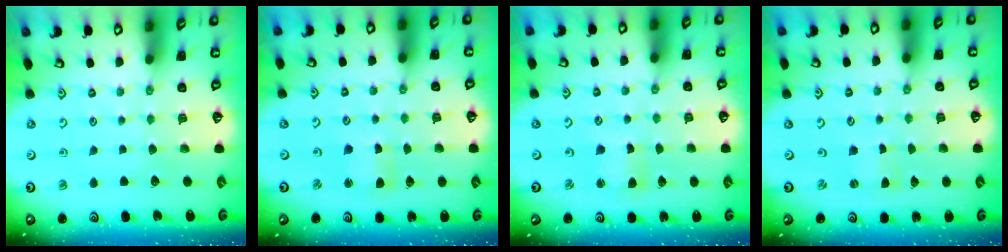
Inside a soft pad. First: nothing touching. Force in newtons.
{"total": 2.8, "press": 2.8, "slide": 0.3}
{"total": 2.7, "press": 2.7, "slide": 0.3}
{"total": 0.0}